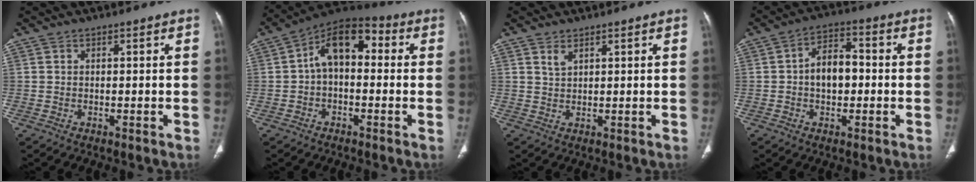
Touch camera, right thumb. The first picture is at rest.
{"total": 11.1, "force": [0.7, 6.9, 8.7], "torque": [-0.116, 0.037, -0.006]}
{"total": 1.8, "force": [1.3, 0.8, 1.0], "torque": [-0.020, -0.005, 0.030]}
{"total": 7.6, "force": [-0.4, 4.9, 5.9], "torque": [-0.081, 0.024, -0.016]}